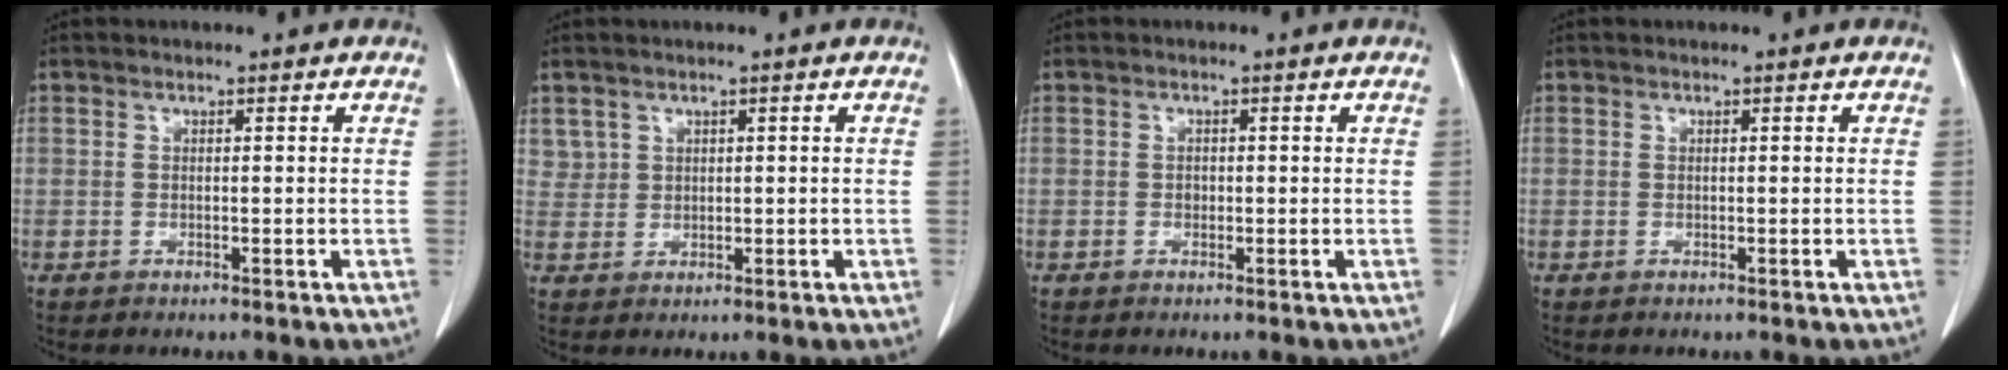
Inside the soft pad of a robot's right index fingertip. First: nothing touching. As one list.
[{"total": 2.3, "force": [1.3, 1.9, -0.1], "torque": [0.018, 0.006, 0.019]}, {"total": 0.6, "force": [0.0, 0.5, 0.3], "torque": [0.000, 0.004, 0.000]}, {"total": 0.0}]